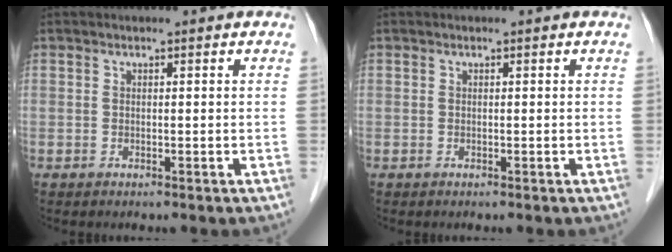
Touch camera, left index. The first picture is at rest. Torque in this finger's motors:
{"motor_torque": [0.00, 0.00, 0.02, 0.00]}